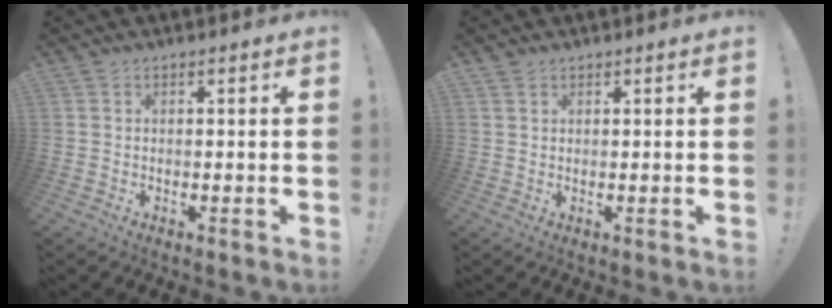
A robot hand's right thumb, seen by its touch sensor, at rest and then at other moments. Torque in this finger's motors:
{"motor_torque": [-0.18, -0.30, 0.05, 0.04, 0.00]}